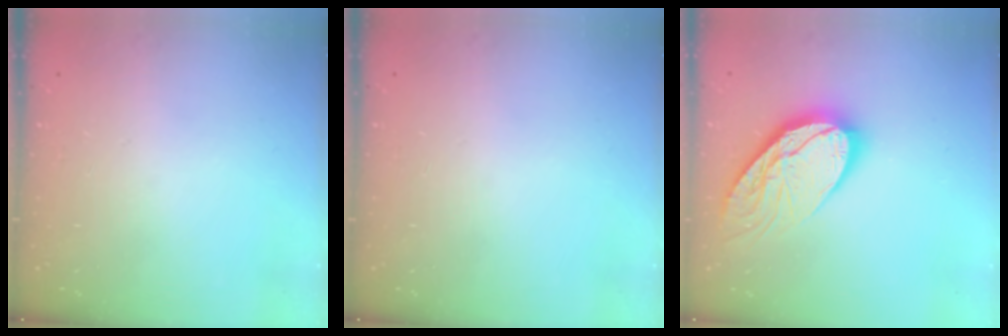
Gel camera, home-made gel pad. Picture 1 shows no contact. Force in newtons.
{"total": 0.0}
{"total": 16.7, "press": 16.7, "slide": 1.2}